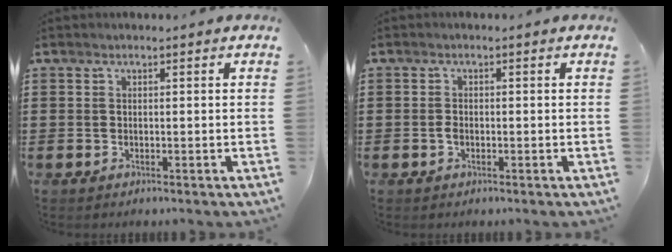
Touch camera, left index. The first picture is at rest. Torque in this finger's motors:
{"motor_torque": [0.01, 0.01, 0.01, 0.01]}